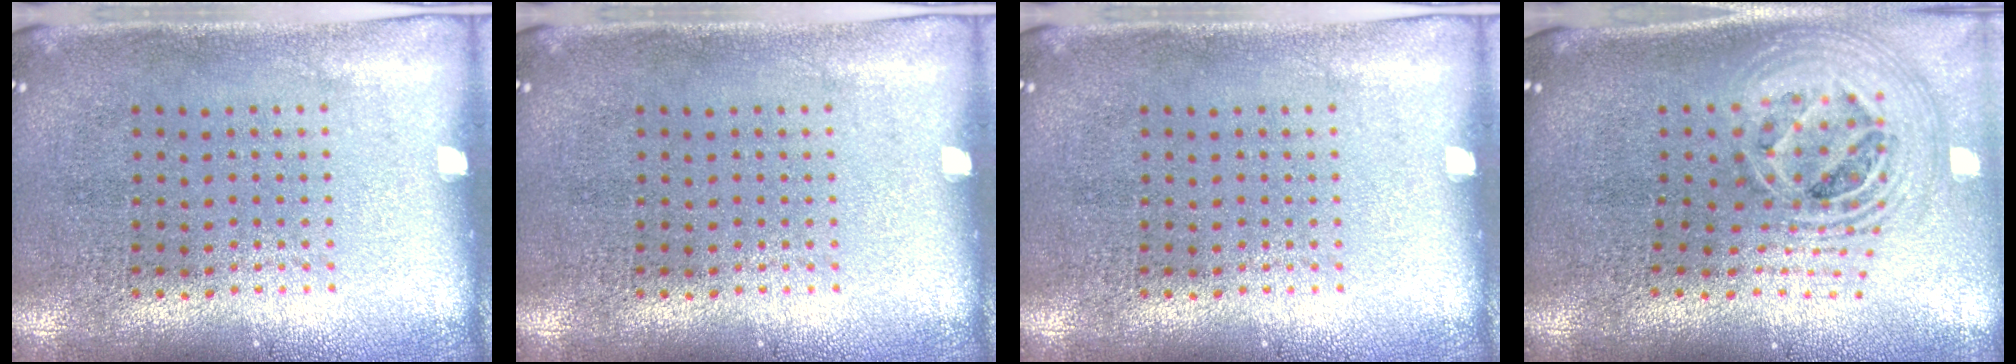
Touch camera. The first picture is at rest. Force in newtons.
{"total": 0.0}
{"total": 0.0}
{"total": 2.5, "press": 1.8, "slide": 1.8}